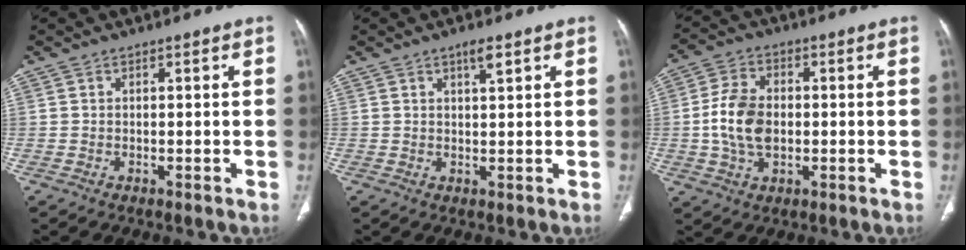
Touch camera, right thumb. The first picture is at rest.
{"total": 2.6, "force": [1.5, 0.5, 2.1], "torque": [-0.034, -0.010, 0.025]}
{"total": 9.7, "force": [-0.5, 6.4, 7.2], "torque": [-0.136, 0.009, -0.012]}